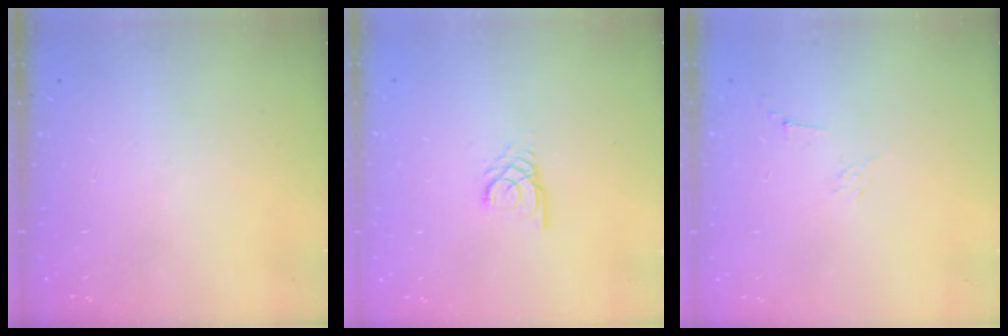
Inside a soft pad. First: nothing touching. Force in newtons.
{"total": 3.2, "press": 3.2, "slide": 0.2}
{"total": 2.9, "press": 2.8, "slide": 0.8}